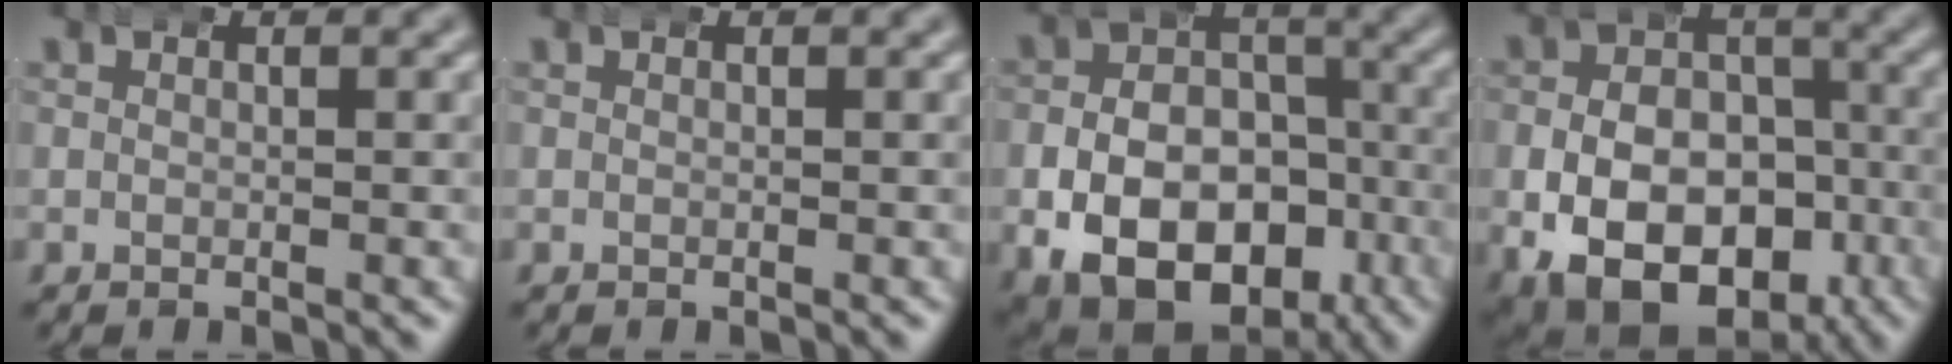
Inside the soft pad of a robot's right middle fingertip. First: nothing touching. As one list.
[{"total": 0.0}, {"total": 14.9, "force": [-5.8, 11.1, 8.0], "torque": [-0.148, -0.048, -0.078]}, {"total": 14.5, "force": [-5.8, 10.6, 8.0], "torque": [-0.148, -0.057, -0.070]}]